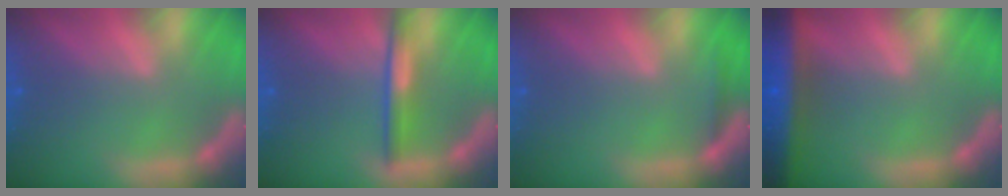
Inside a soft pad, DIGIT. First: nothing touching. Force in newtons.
{"total": 3.0}
{"total": 0.9}
{"total": 10.0}